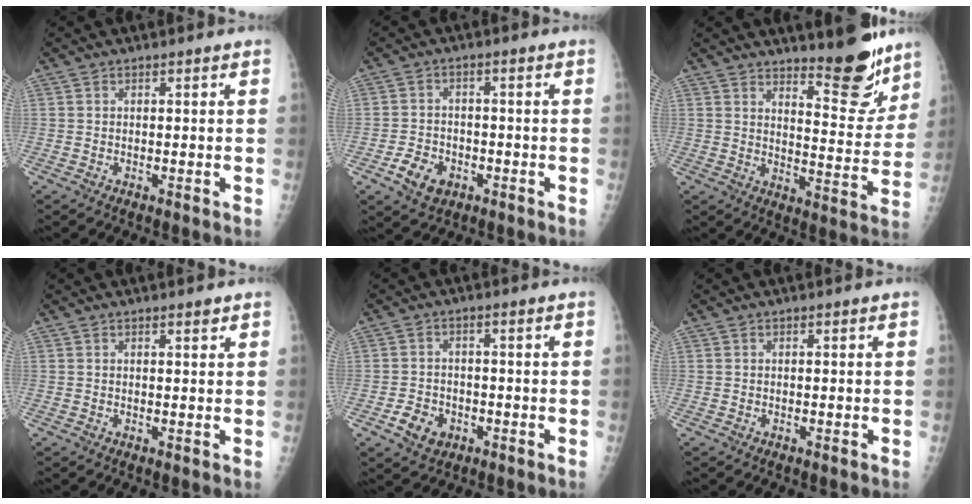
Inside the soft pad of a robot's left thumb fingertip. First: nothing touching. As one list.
[{"total": 5.9, "force": [-2.7, 4.3, 3.0], "torque": [-0.042, 0.014, -0.042]}, {"total": 12.2, "force": [9.8, 3.1, 6.5], "torque": [-0.052, -0.086, 0.145]}, {"total": 1.1, "force": [0.8, 0.3, 0.7], "torque": [-0.008, -0.005, 0.012]}, {"total": 5.0, "force": [-2.1, 4.0, 2.3], "torque": [-0.027, 0.009, -0.030]}, {"total": 0.0}]